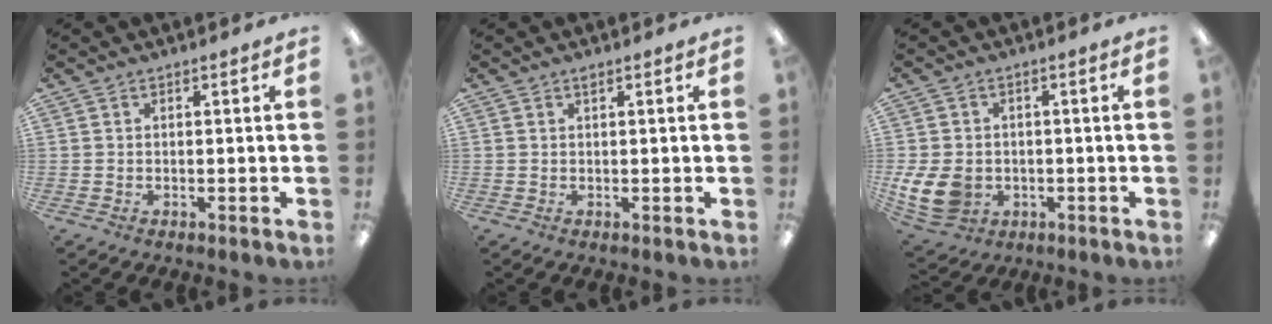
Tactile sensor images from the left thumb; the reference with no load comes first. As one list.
[{"total": 0.9, "force": [0.7, 0.2, 0.5], "torque": [-0.013, 0.002, 0.013]}, {"total": 9.1, "force": [-1.4, 7.3, 5.2], "torque": [-0.119, 0.003, -0.026]}]